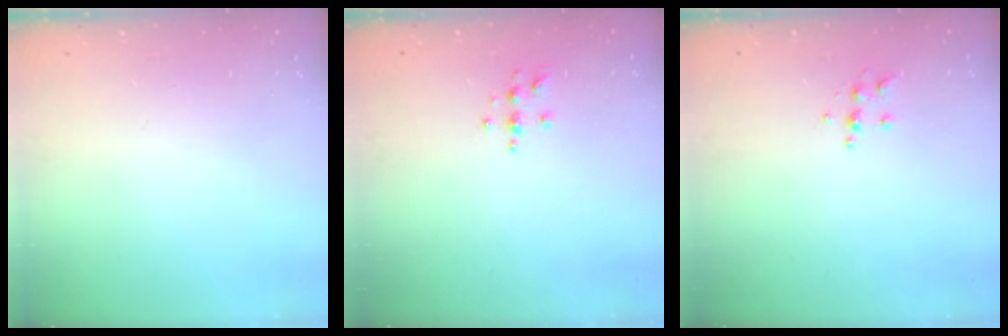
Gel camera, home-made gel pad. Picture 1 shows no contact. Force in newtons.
{"total": 5.4, "press": 5.4, "slide": 0.7}
{"total": 6.7, "press": 6.7, "slide": 0.8}